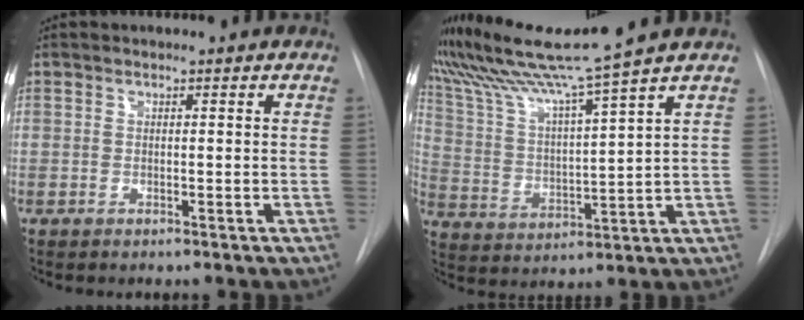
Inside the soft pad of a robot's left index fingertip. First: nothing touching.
{"total": 13.3, "force": [11.2, -2.6, 6.6], "torque": [-0.124, -0.003, 0.205]}